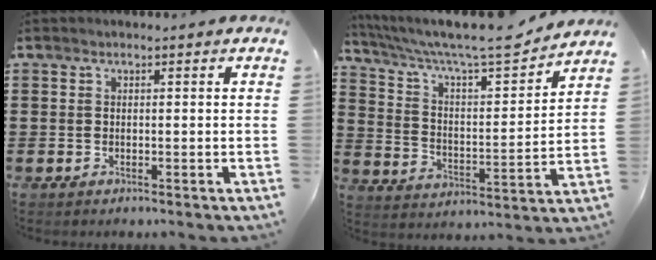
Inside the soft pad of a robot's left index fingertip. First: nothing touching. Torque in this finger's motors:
{"motor_torque": [0.21, -0.04, 0.70, 0.21]}